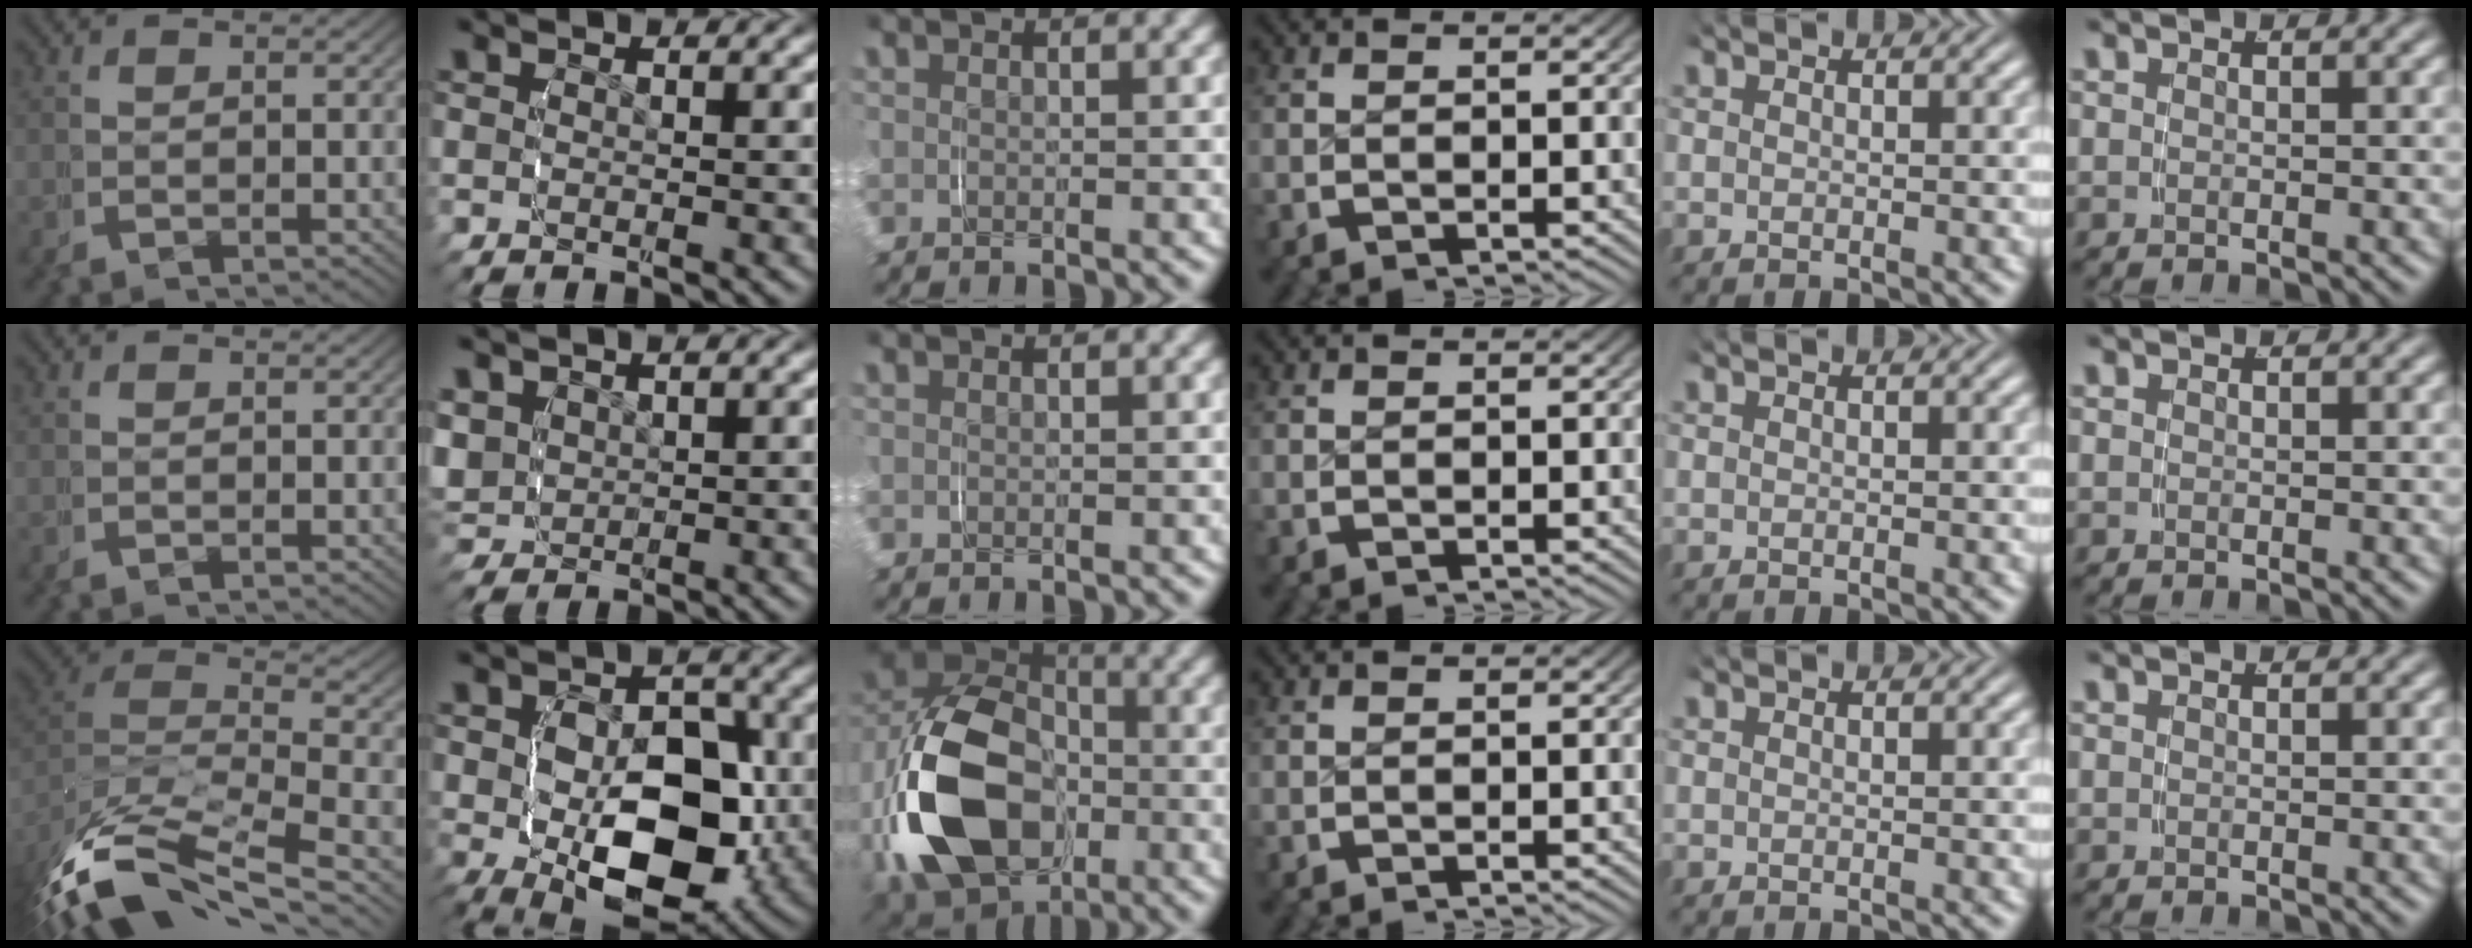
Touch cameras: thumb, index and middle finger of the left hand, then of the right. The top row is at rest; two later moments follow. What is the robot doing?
{"motion": "grasp_and_lifting", "object": "fork"}